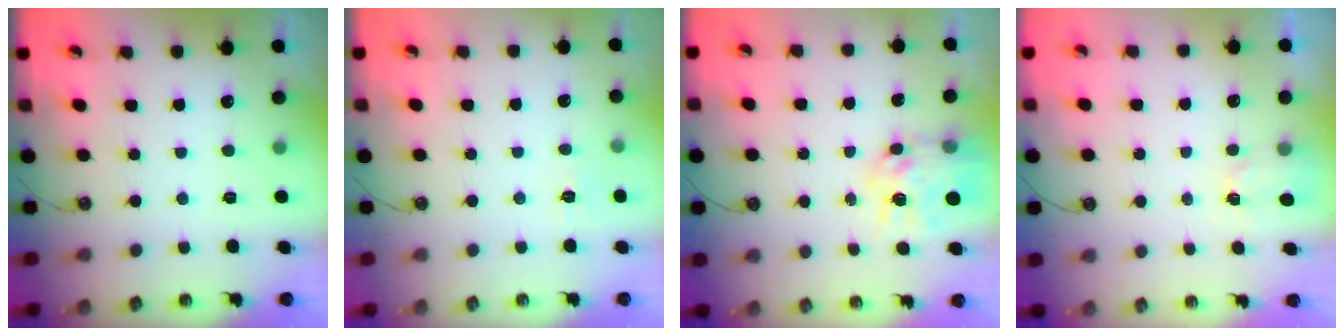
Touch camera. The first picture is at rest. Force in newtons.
{"total": 5.2, "press": 5.1, "slide": 0.7}
{"total": 11.9, "press": 11.8, "slide": 1.0}
{"total": 2.2, "press": 2.2, "slide": 0.4}